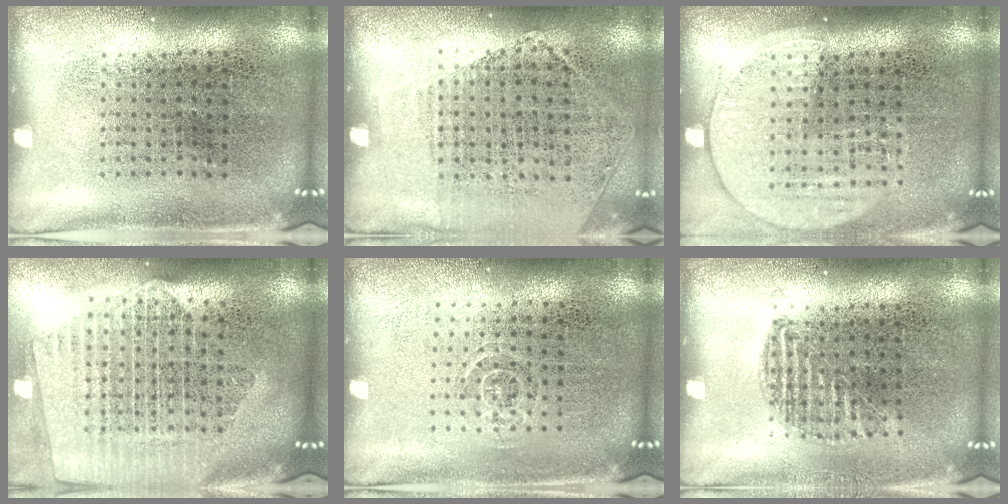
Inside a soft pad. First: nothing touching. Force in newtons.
{"total": 1.2, "press": 1.0, "slide": 0.7}
{"total": 1.5, "press": 1.4, "slide": 0.5}
{"total": 2.3, "press": 2.0, "slide": 1.2}
{"total": 0.8, "press": 0.5, "slide": 0.6}
{"total": 0.9, "press": 0.8, "slide": 0.3}